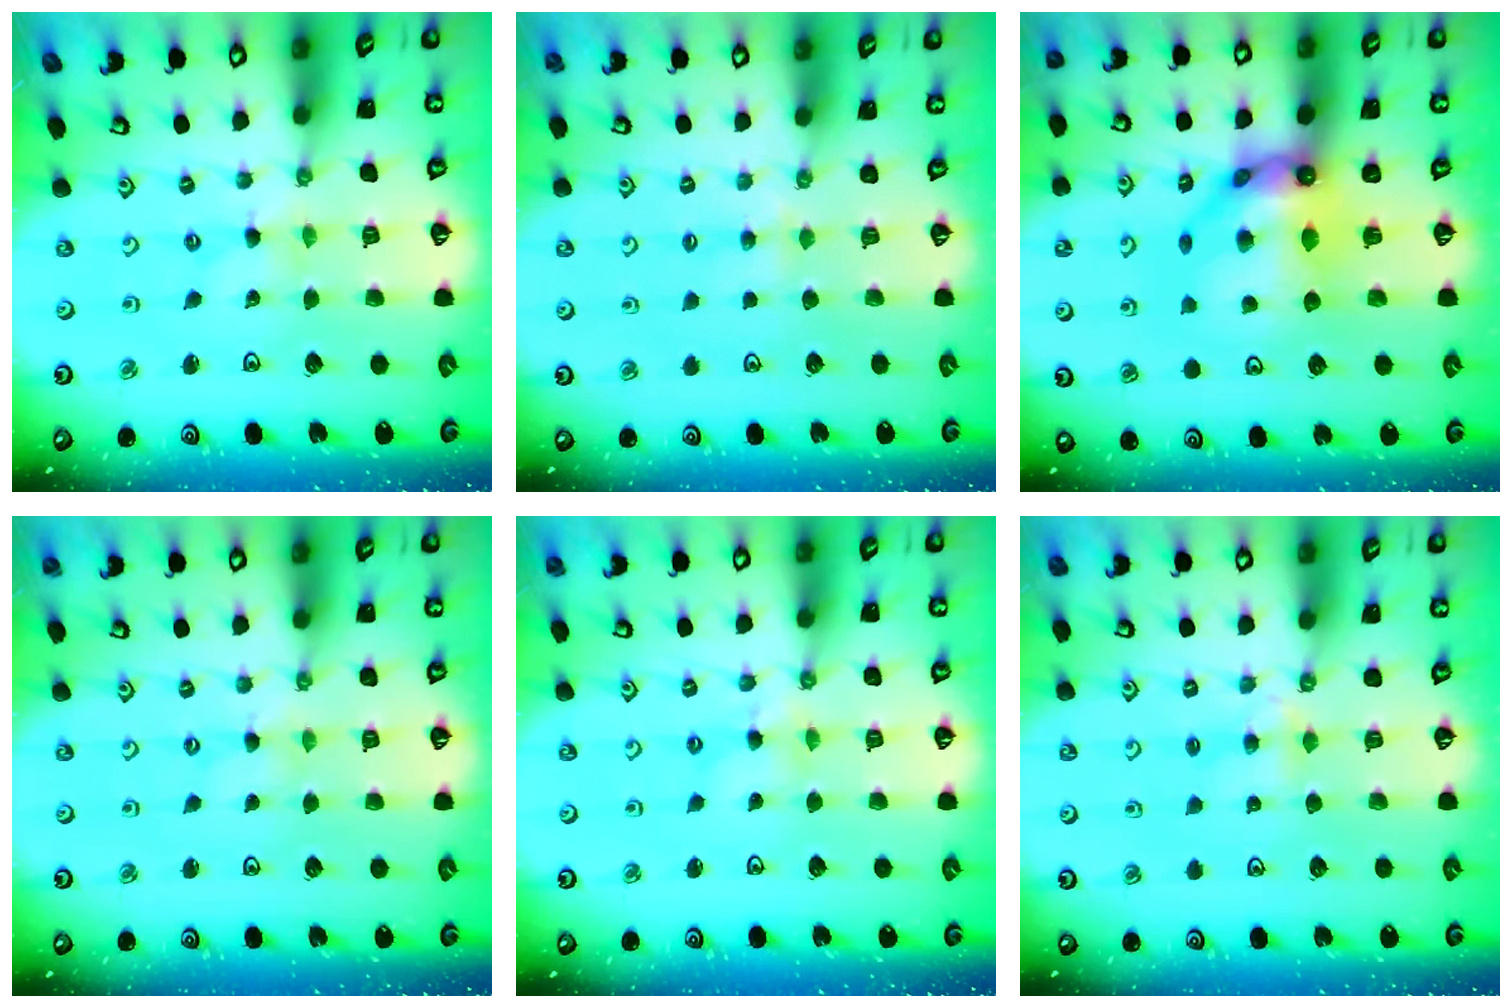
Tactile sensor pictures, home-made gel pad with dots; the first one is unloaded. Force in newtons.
{"total": 3.1, "press": 3.1, "slide": 0.4}
{"total": 13.0, "press": 12.9, "slide": 1.6}
{"total": 0.0}
{"total": 3.1, "press": 3.1, "slide": 0.3}
{"total": 3.5, "press": 3.4, "slide": 0.4}